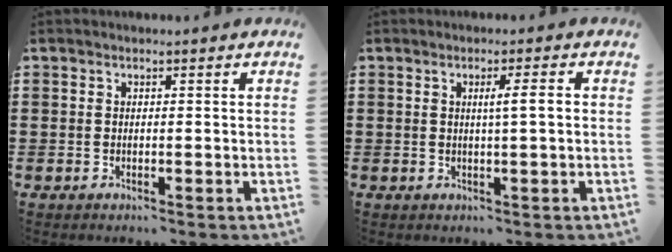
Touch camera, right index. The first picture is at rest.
{"total": 2.9, "force": [0.4, 0.0, 2.9], "torque": [-0.054, -0.002, 0.002]}